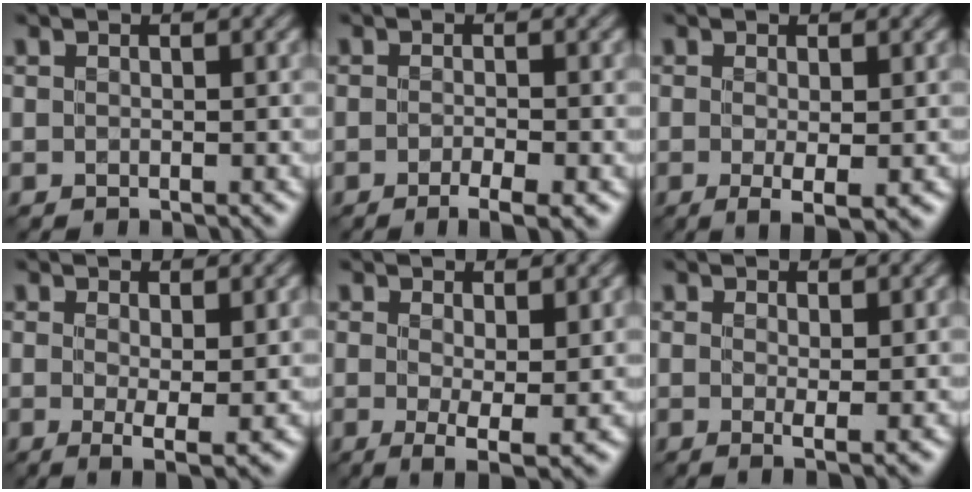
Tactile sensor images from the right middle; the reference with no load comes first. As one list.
[{"total": 2.9, "force": [-1.5, 0.6, 2.4], "torque": [-0.044, -0.001, -0.025]}, {"total": 2.7, "force": [-0.5, 0.7, 2.5], "torque": [-0.048, -0.007, -0.007]}, {"total": 2.9, "force": [0.2, 0.7, 2.8], "torque": [-0.053, -0.007, 0.003]}, {"total": 3.7, "force": [0.1, 1.1, 3.5], "torque": [-0.066, -0.009, 0.002]}, {"total": 1.9, "force": [0.4, 0.3, 1.8], "torque": [-0.032, -0.004, 0.007]}]